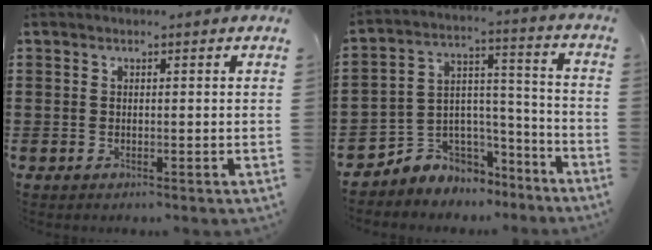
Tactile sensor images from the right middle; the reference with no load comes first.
{"total": 5.0, "force": [-3.7, 3.3, -0.8], "torque": [0.002, 0.005, -0.072]}